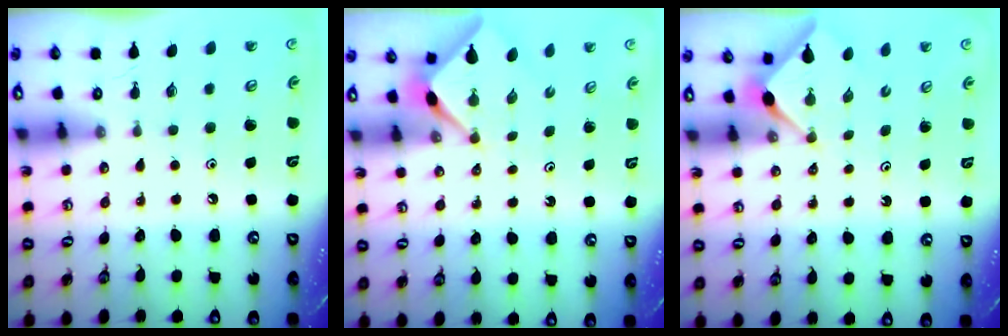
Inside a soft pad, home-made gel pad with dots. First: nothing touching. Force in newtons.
{"total": 3.4, "press": 3.4, "slide": 0.3}
{"total": 3.0, "press": 3.0, "slide": 0.4}